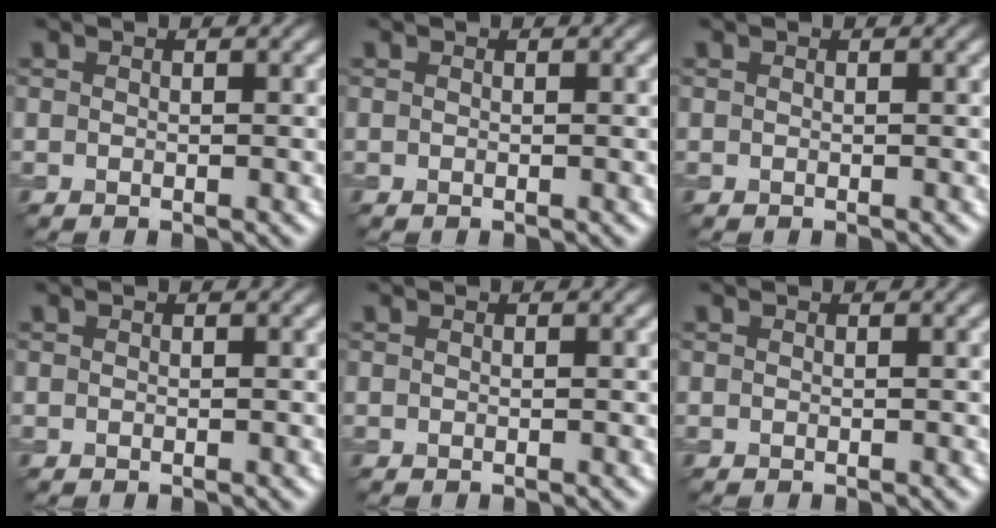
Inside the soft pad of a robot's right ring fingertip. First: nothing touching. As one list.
[{"total": 0.0}, {"total": 0.0}, {"total": 0.0}, {"total": 0.0}, {"total": 0.0}]